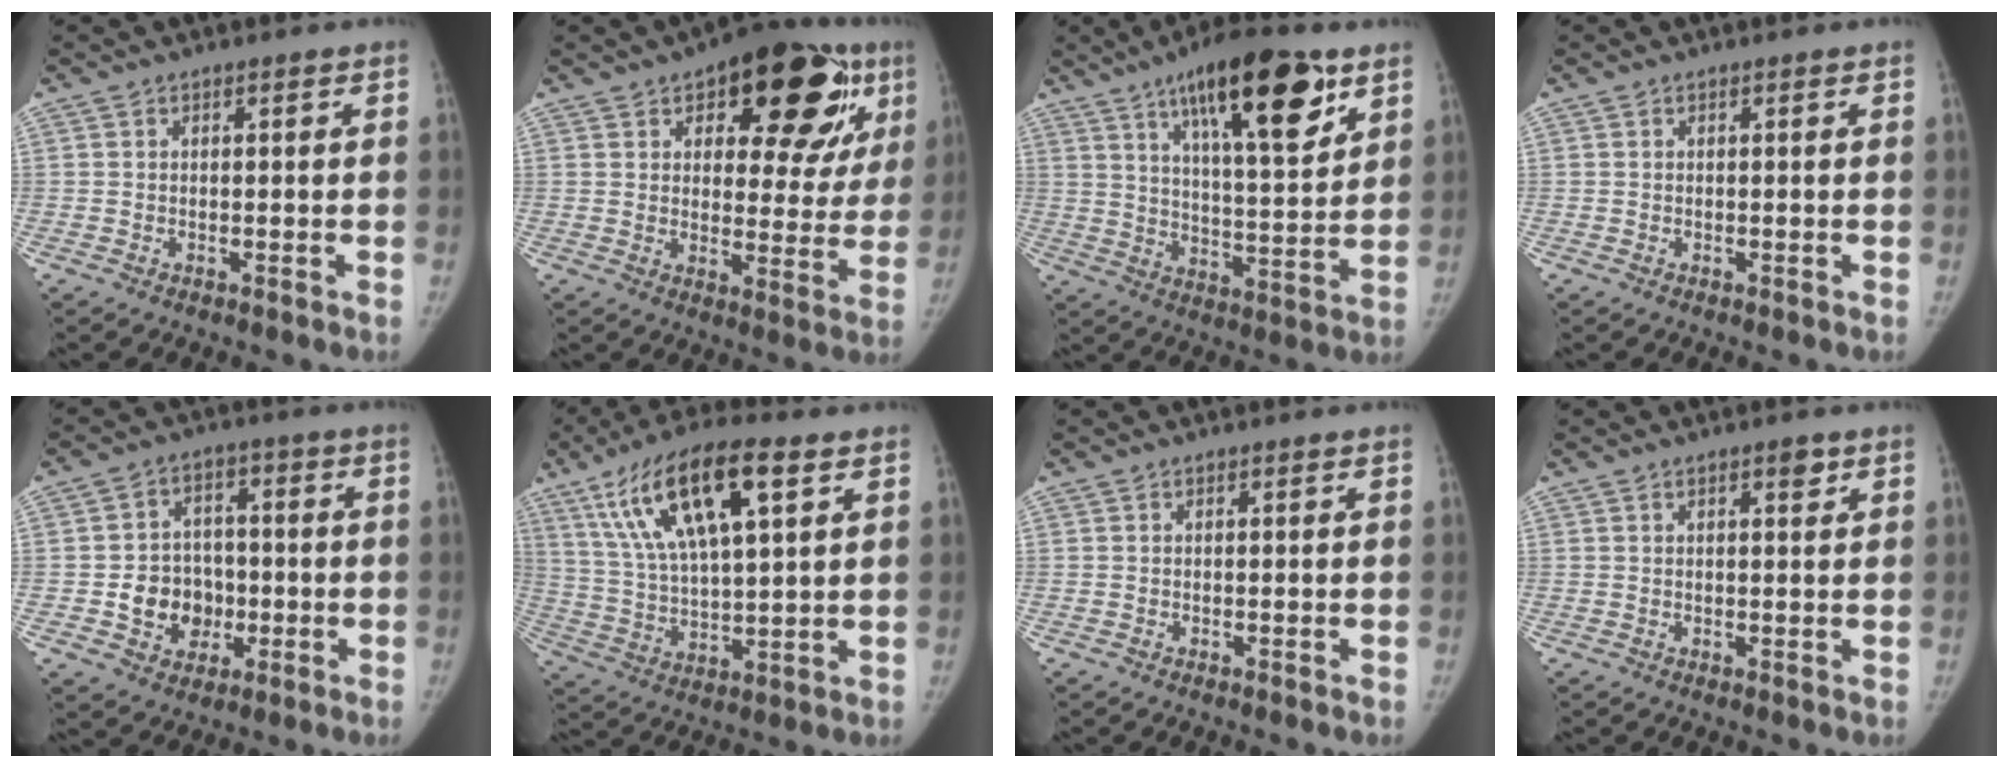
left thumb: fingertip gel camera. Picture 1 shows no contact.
{"total": 22.6, "force": [10.6, 10.8, 16.8], "torque": [-0.172, -0.007, 0.141]}
{"total": 20.3, "force": [11.0, 6.0, 16.0], "torque": [-0.217, -0.044, 0.173]}
{"total": 0.0}
{"total": 10.2, "force": [-2.0, 8.8, 4.7], "torque": [-0.032, 0.023, -0.030]}
{"total": 19.0, "force": [8.8, 6.4, 15.6], "torque": [-0.275, -0.008, 0.160]}
{"total": 0.0}
{"total": 1.9, "force": [1.1, 0.6, 1.4], "torque": [-0.014, -0.005, 0.016]}